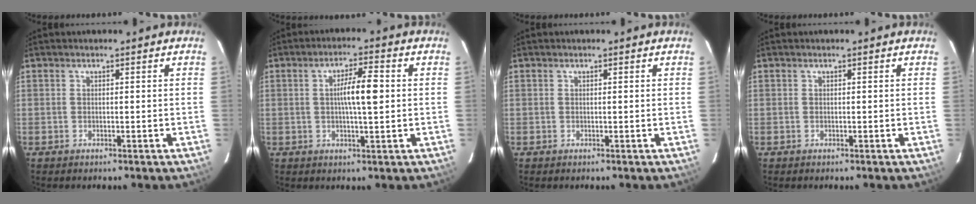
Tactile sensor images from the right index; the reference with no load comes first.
{"total": 6.0, "force": [0.5, 0.7, 6.0], "torque": [-0.105, 0.009, 0.006]}
{"total": 0.0}
{"total": 0.0}